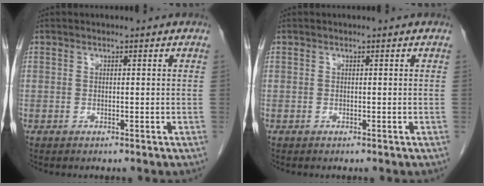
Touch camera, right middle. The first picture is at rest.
{"total": 0.0}